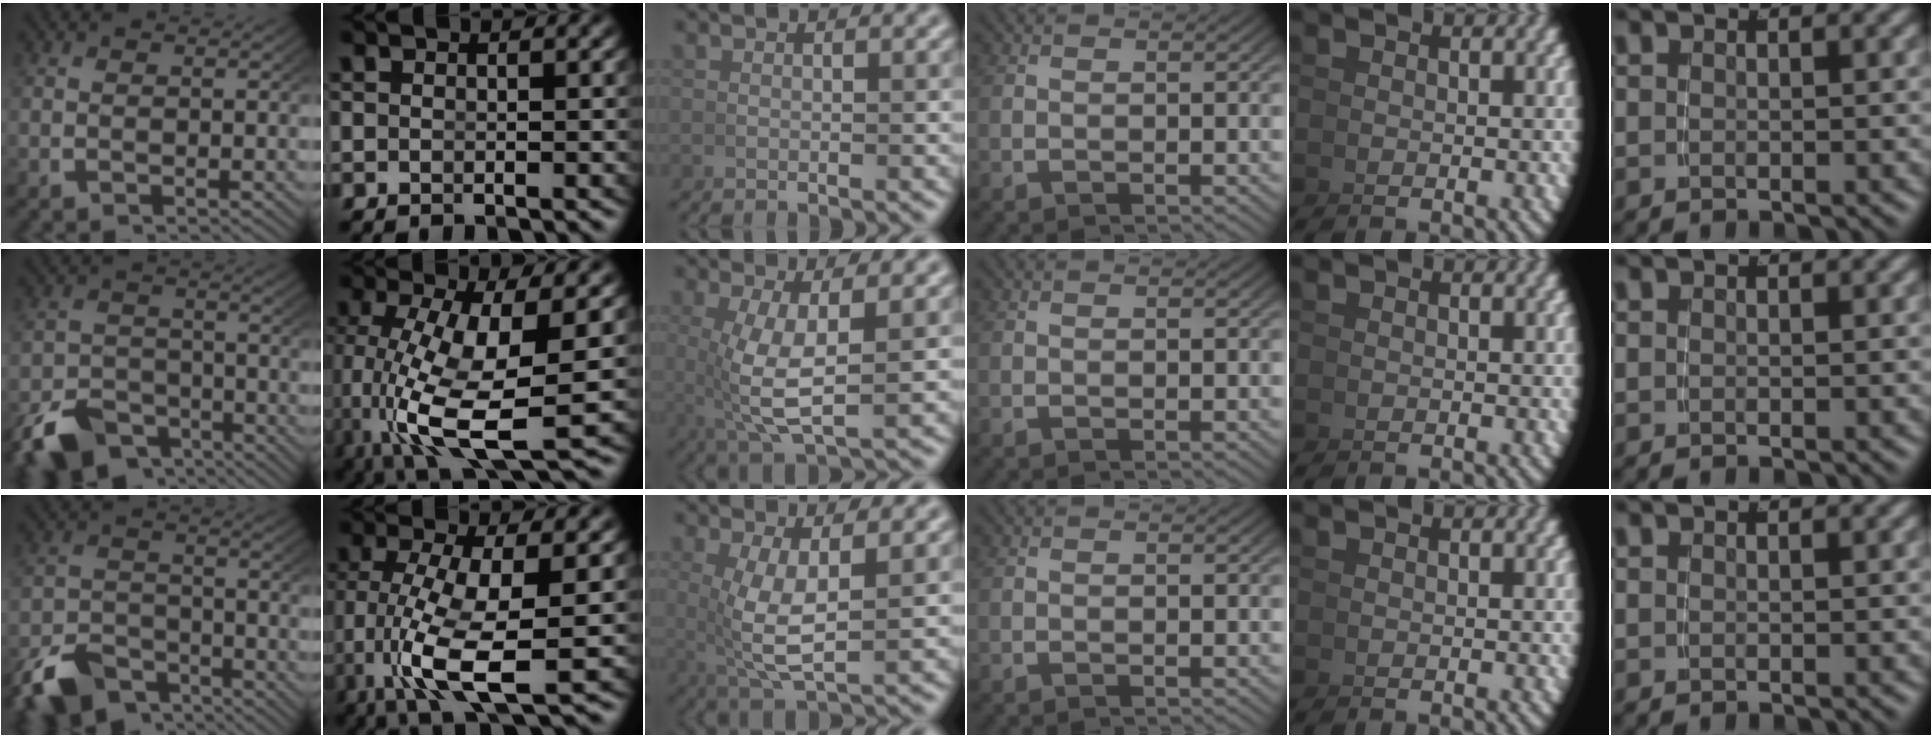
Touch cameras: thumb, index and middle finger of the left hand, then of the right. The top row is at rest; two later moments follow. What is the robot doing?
{"motion": "grasp_and_lifting", "object": "calculator"}